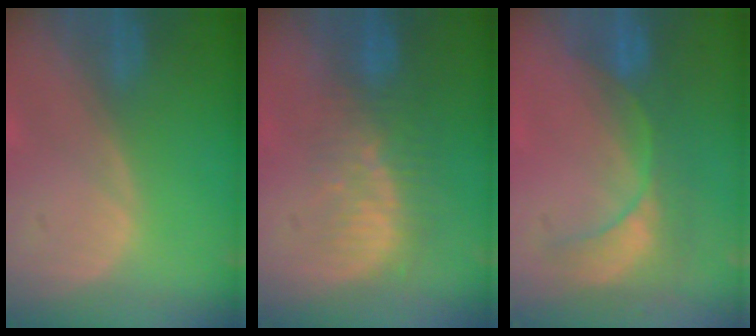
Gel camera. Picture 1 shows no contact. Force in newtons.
{"total": 8.2, "press": 7.2, "slide": 3.9}
{"total": 9.0, "press": 7.8, "slide": 4.6}